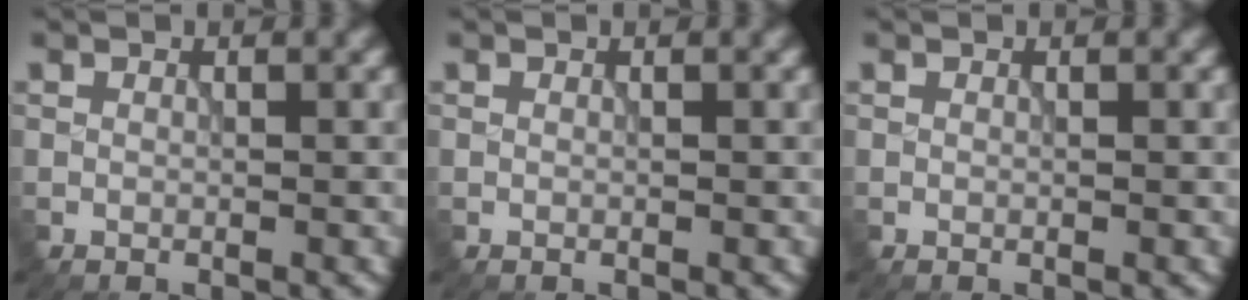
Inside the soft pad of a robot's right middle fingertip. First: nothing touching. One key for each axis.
{"total": 0.0}
{"total": 0.0}